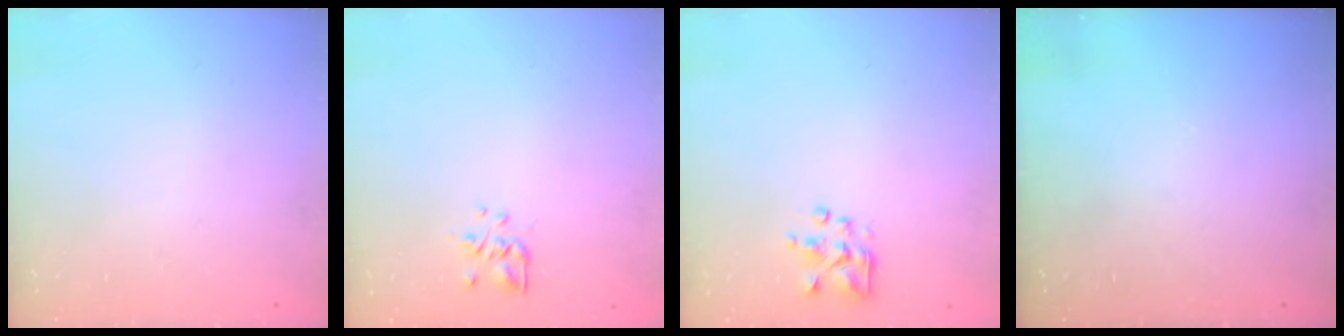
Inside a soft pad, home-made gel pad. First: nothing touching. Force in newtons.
{"total": 2.9, "press": 2.6, "slide": 1.4}
{"total": 3.2, "press": 3.2, "slide": 0.5}
{"total": 0.0}